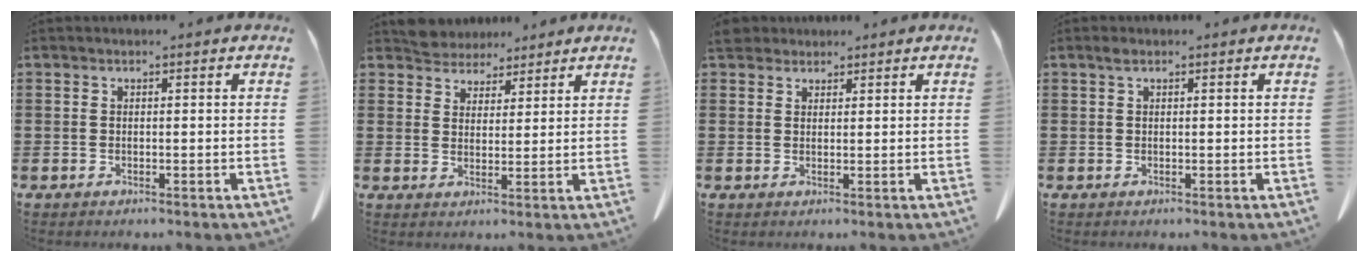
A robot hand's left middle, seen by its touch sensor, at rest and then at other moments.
{"total": 4.4, "force": [4.2, 1.5, -0.2], "torque": [-0.013, -0.012, 0.081]}
{"total": 2.9, "force": [2.6, 1.2, 0.9], "torque": [-0.026, 0.002, 0.050]}
{"total": 0.6, "force": [0.3, 0.2, 0.4], "torque": [-0.011, 0.001, 0.007]}